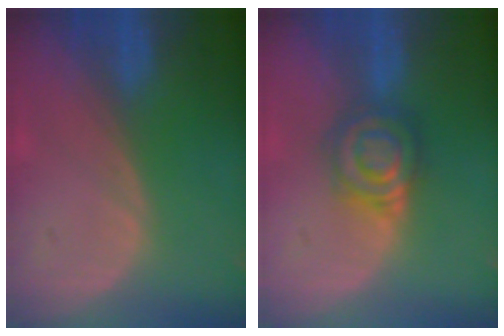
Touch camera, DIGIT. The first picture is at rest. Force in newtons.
{"total": 6.4, "press": 6.3, "slide": 1.2}